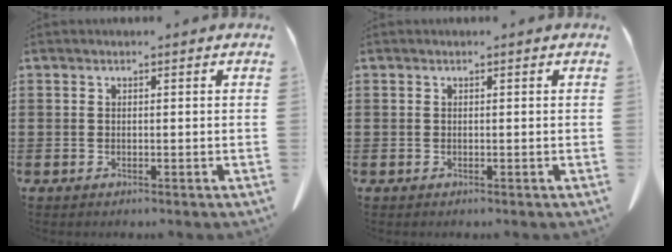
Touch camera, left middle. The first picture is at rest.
{"total": 0.0}